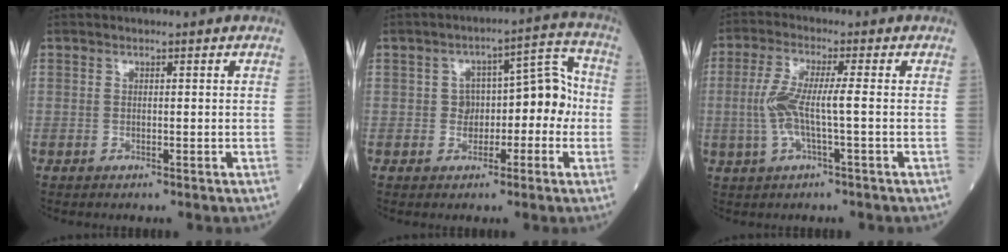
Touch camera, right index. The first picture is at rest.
{"total": 8.1, "force": [-1.1, 4.8, 6.5], "torque": [-0.080, 0.048, -0.015]}
{"total": 6.6, "force": [-0.7, 0.5, 6.6], "torque": [-0.145, 0.009, -0.017]}